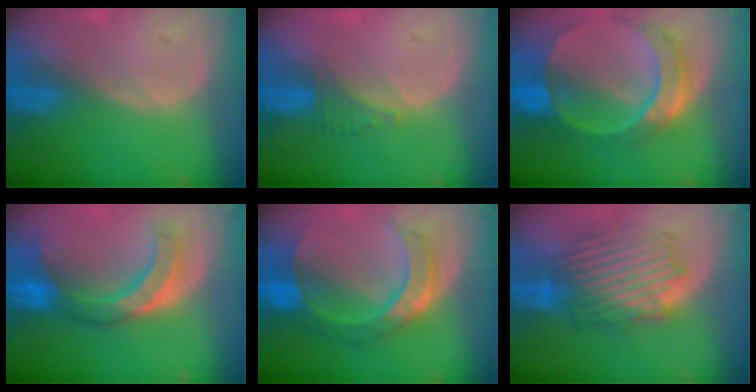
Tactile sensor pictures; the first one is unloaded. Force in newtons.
{"total": 2.3, "press": 2.2, "slide": 0.7}
{"total": 10.2, "press": 8.6, "slide": 5.5}
{"total": 8.2, "press": 8.2, "slide": 0.6}
{"total": 8.0, "press": 8.0, "slide": 0.4}
{"total": 8.6, "press": 8.4, "slide": 1.9}